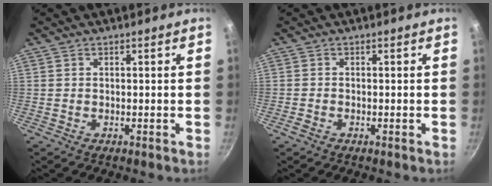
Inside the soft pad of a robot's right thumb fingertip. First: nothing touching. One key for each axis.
{"total": 0.0}